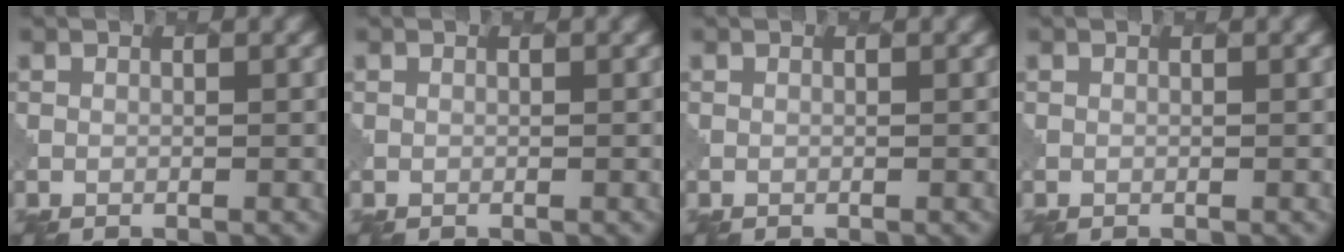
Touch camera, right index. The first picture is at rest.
{"total": 0.0}
{"total": 0.0}
{"total": 0.0}